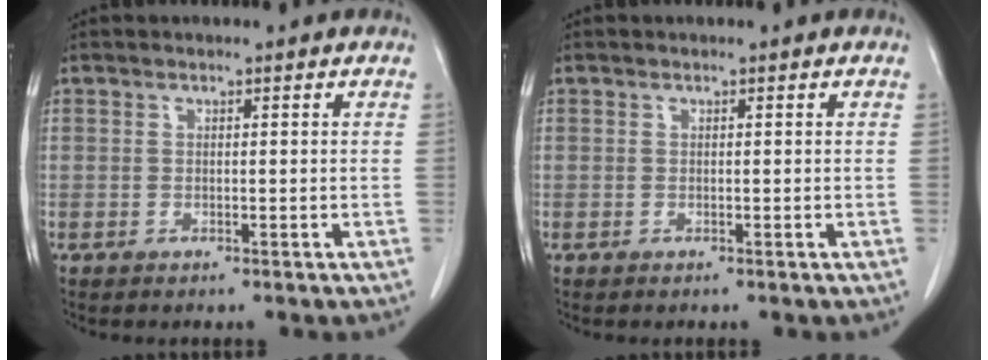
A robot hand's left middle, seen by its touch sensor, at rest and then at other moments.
{"total": 0.0}